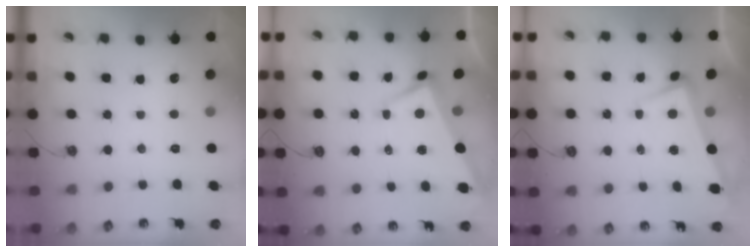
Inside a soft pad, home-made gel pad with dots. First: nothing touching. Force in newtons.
{"total": 1.7, "press": 1.4, "slide": 1.0}
{"total": 2.8, "press": 2.3, "slide": 1.7}